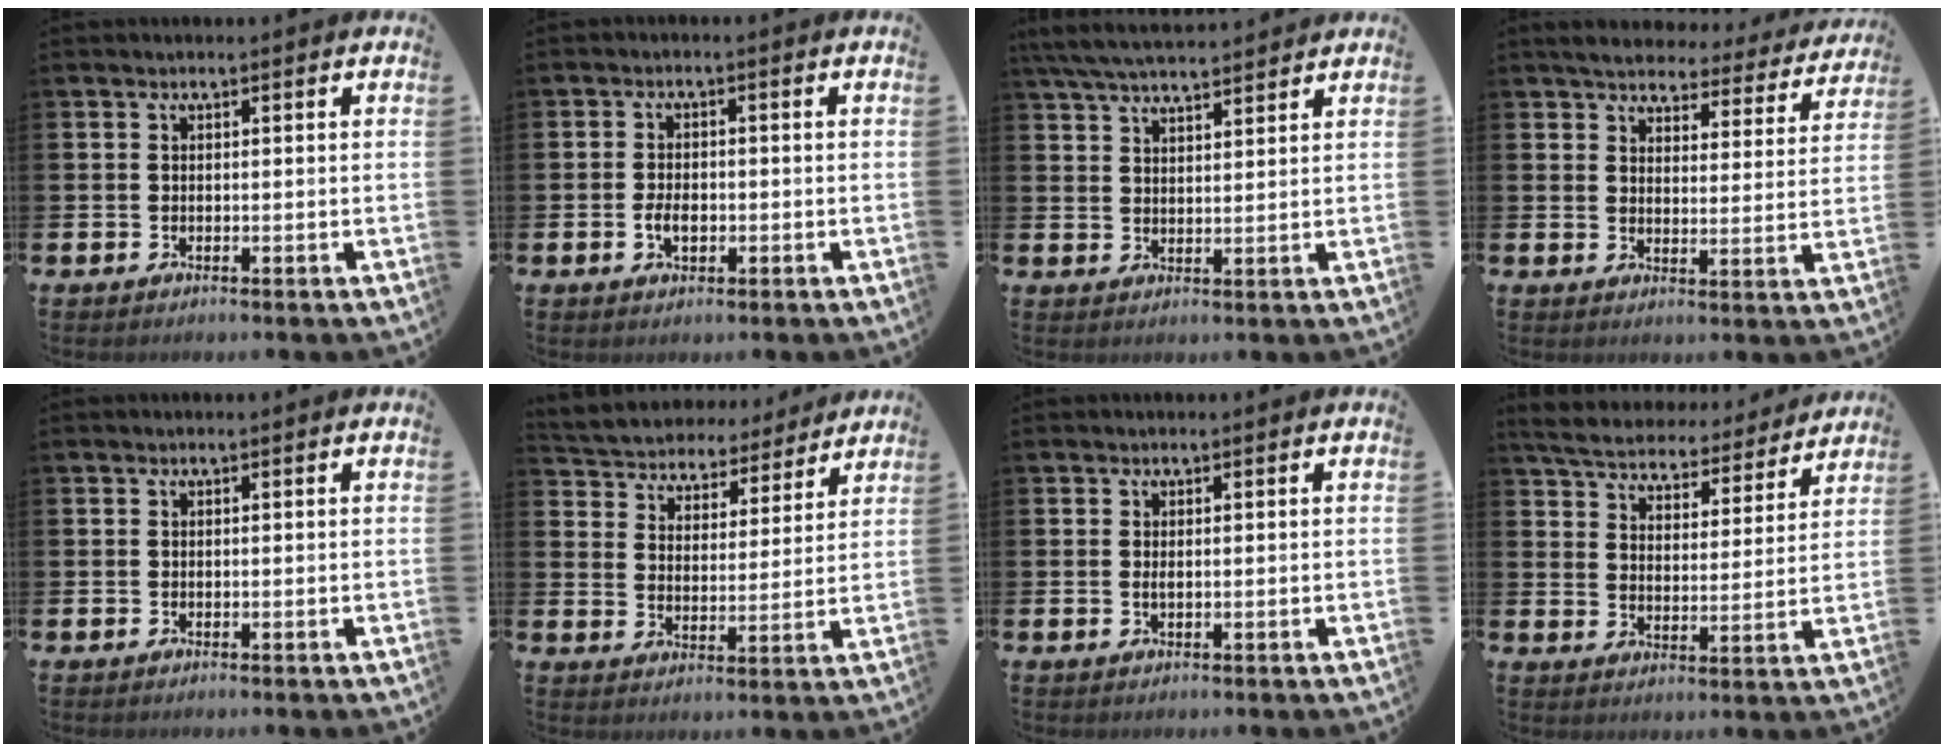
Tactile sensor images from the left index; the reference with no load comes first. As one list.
[{"total": 2.7, "force": [-0.6, 1.7, 2.0], "torque": [-0.024, -0.003, -0.015]}, {"total": 5.9, "force": [5.5, 0.8, 1.8], "torque": [-0.048, -0.024, 0.101]}, {"total": 4.5, "force": [4.3, 1.1, 0.6], "torque": [-0.028, -0.033, 0.070]}, {"total": 0.0}, {"total": 5.1, "force": [4.8, 1.8, -0.3], "torque": [-0.023, -0.042, 0.079]}, {"total": 0.6, "force": [0.1, 0.2, 0.6], "torque": [-0.005, -0.001, 0.000]}, {"total": 6.0, "force": [5.8, 1.1, 0.9], "torque": [-0.047, -0.047, 0.100]}]